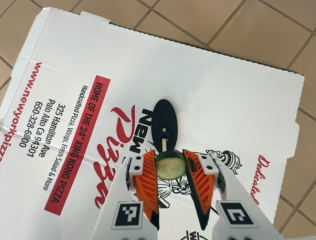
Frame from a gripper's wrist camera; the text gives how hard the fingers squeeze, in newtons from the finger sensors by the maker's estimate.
{"total": 7.8, "left": 7.7, "right": 8.0}